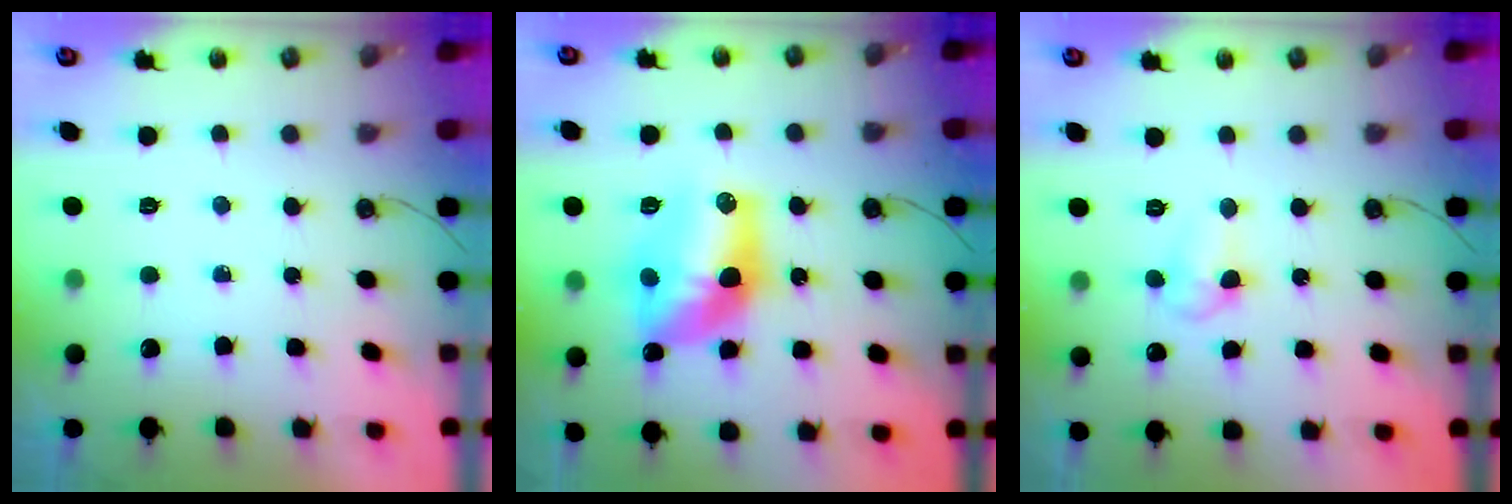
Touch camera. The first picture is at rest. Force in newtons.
{"total": 13.7, "press": 13.6, "slide": 0.9}
{"total": 4.7, "press": 4.6, "slide": 0.9}